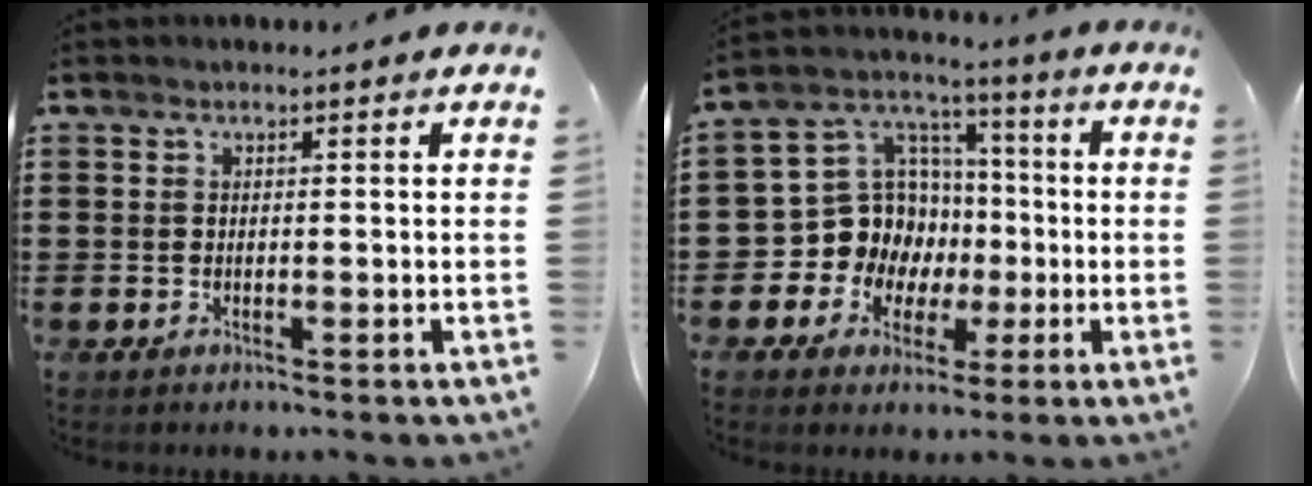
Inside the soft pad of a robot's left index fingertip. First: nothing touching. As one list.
[{"total": 10.4, "force": [-0.8, 10.0, 2.5], "torque": [-0.108, -0.004, -0.009]}]